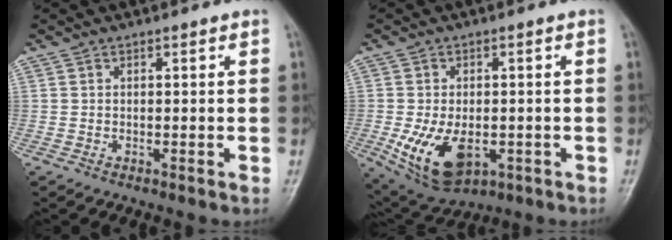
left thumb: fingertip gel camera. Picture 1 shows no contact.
{"total": 11.5, "force": [-3.1, 6.8, 8.7], "torque": [-0.150, -0.003, -0.034]}